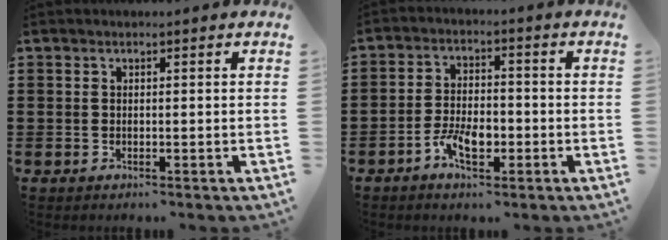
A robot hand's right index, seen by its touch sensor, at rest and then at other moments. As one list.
[{"total": 5.9, "force": [-2.7, 2.8, 4.4], "torque": [-0.091, 0.003, -0.053]}]